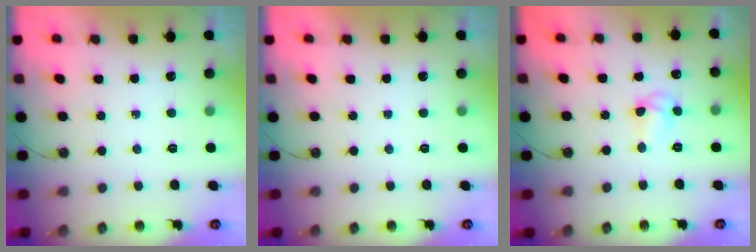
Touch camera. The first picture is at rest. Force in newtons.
{"total": 0.0}
{"total": 5.7, "press": 5.7, "slide": 0.4}